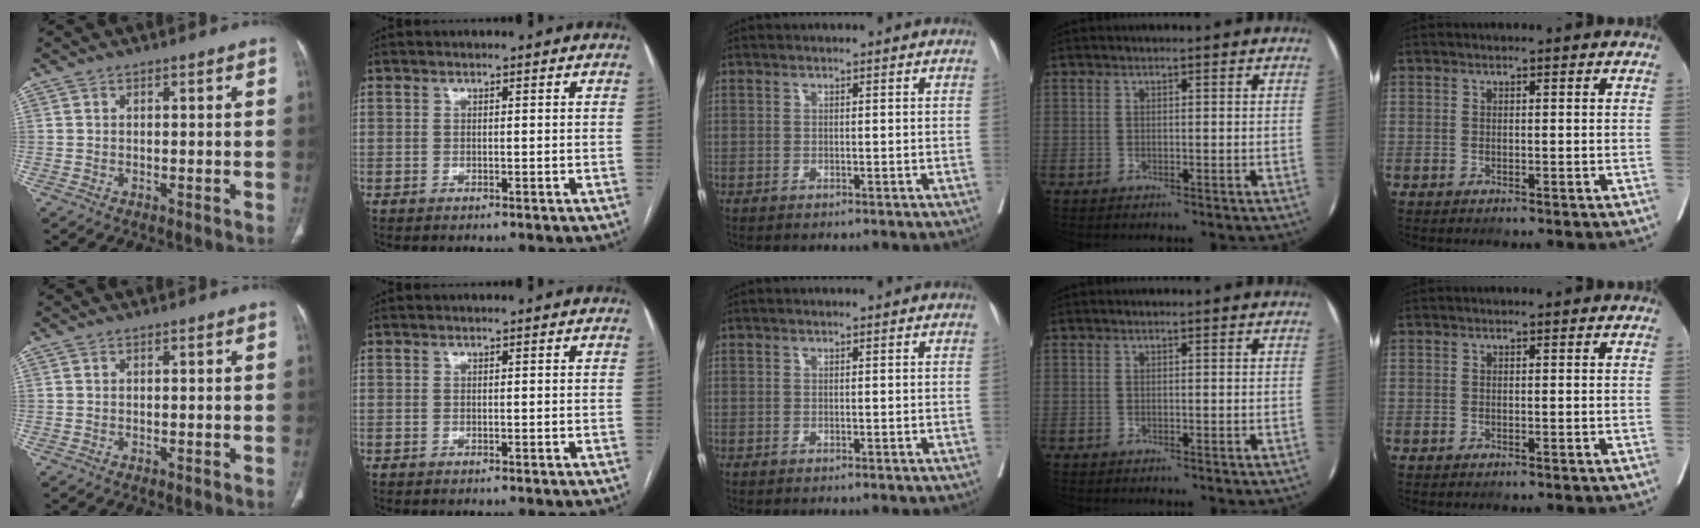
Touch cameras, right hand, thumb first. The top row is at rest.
{}